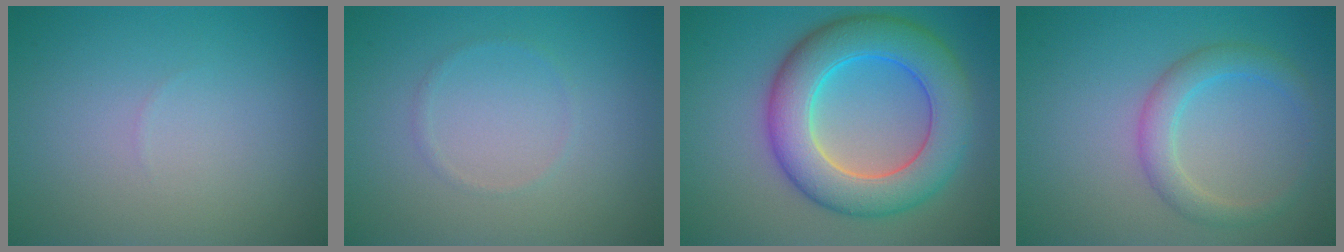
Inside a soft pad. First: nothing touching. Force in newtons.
{"total": 0.6, "press": 0.6, "slide": 0.1}
{"total": 9.0, "press": 9.0, "slide": 0.3}
{"total": 2.9, "press": 2.9, "slide": 0.2}